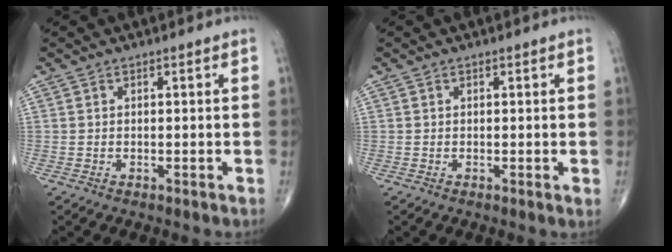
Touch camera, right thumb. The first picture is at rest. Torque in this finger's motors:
{"motor_torque": [-0.28, 0.04, -0.05, -0.01, 0.05]}